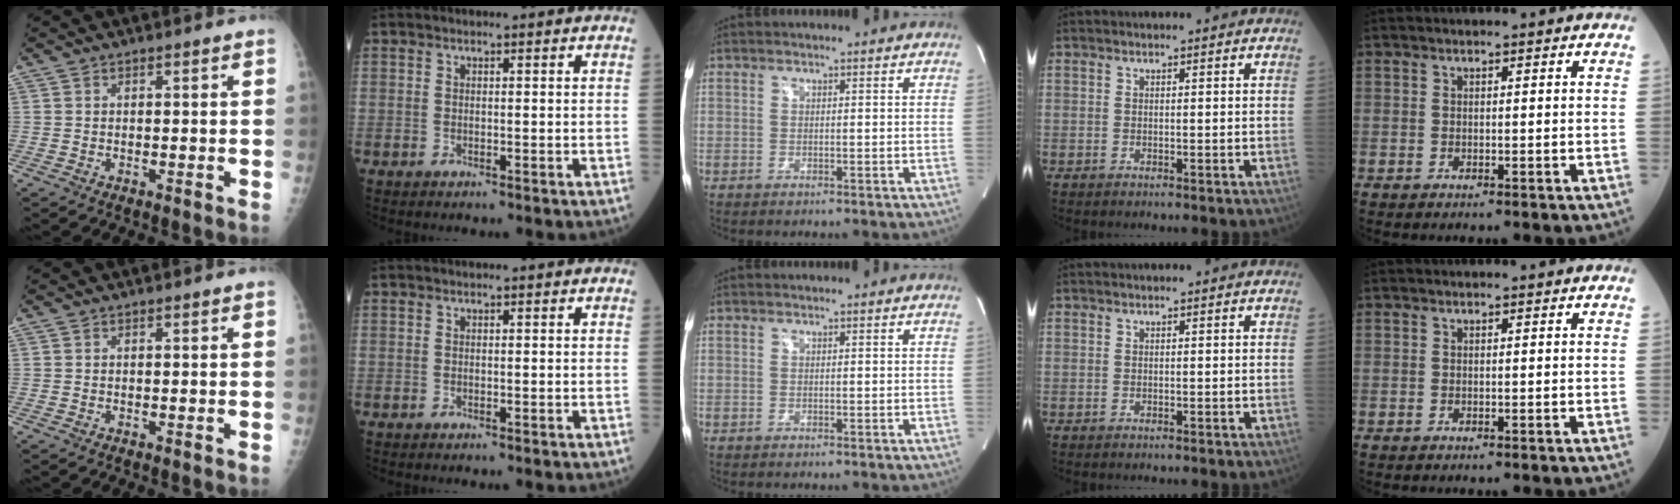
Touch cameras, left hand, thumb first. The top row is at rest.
{}